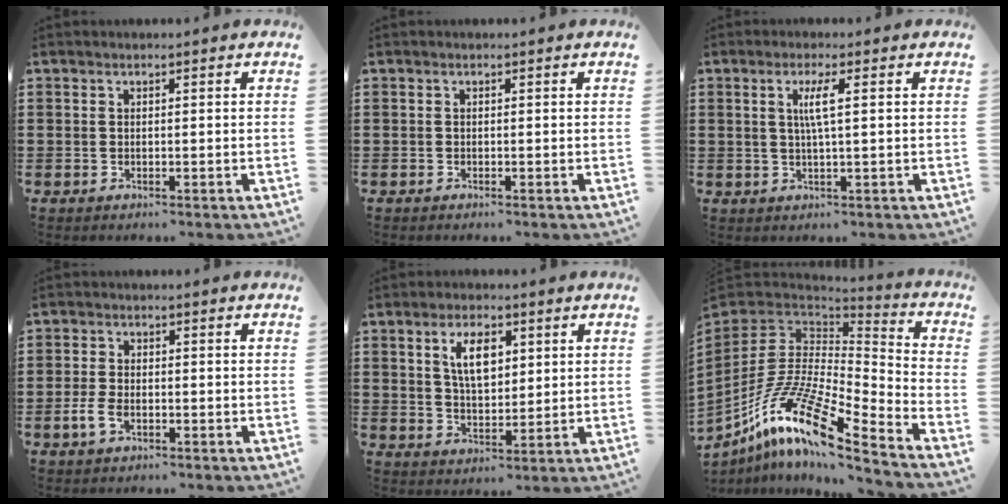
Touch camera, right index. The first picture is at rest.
{"total": 0.0}
{"total": 3.4, "force": [0.5, -0.1, 3.3], "torque": [-0.074, -0.005, 0.002]}
{"total": 3.0, "force": [-1.4, 1.6, 2.1], "torque": [-0.052, -0.003, -0.029]}
{"total": 6.0, "force": [2.1, 3.0, 4.8], "torque": [-0.088, 0.005, 0.031]}
{"total": 15.9, "force": [-10.0, 4.2, 11.6], "torque": [-0.252, 0.005, -0.198]}